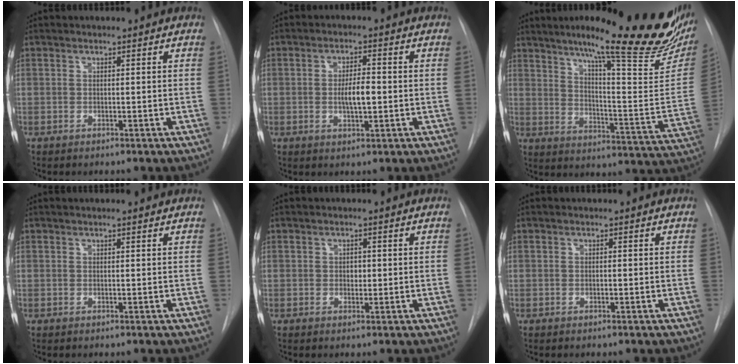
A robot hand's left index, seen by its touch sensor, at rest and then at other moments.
{"total": 4.4, "force": [-0.4, 1.2, 4.2], "torque": [-0.073, -0.004, -0.007]}
{"total": 28.0, "force": [20.1, 3.7, 19.1], "torque": [-0.229, -0.037, 0.262]}
{"total": 1.8, "force": [1.6, 0.0, 0.7], "torque": [-0.011, 0.010, 0.017]}
{"total": 1.2, "force": [0.0, 0.9, 0.7], "torque": [-0.009, -0.002, 0.000]}
{"total": 0.0}